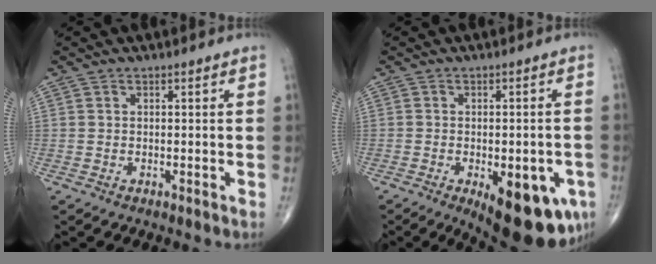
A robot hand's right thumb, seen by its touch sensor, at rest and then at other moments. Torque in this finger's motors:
{"motor_torque": [2.15, 2.08, 1.14, -1.31, 0.44]}